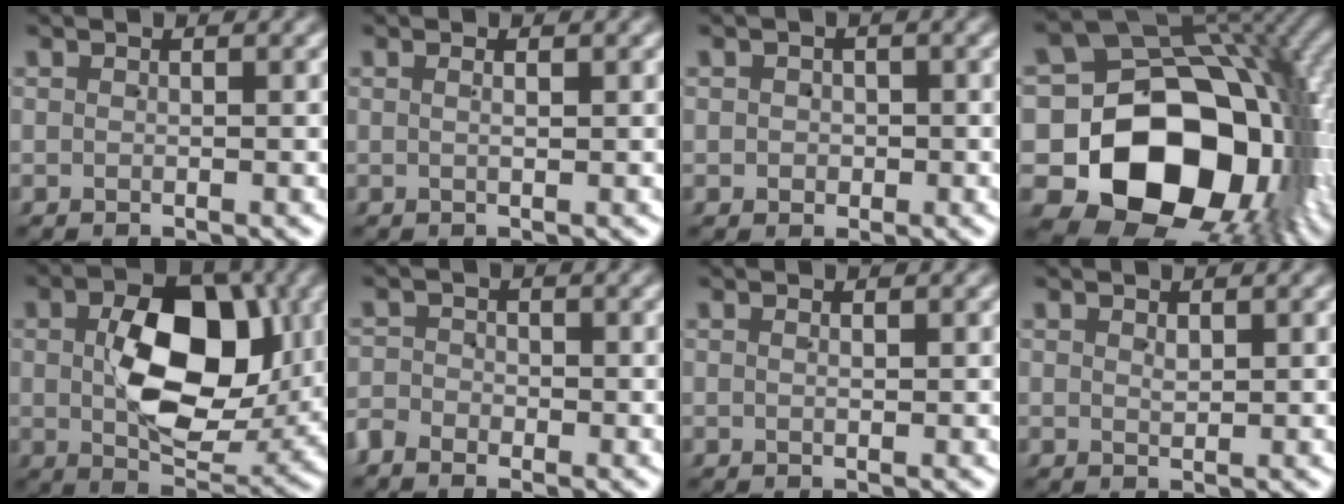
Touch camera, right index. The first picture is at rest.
{"total": 0.6, "force": [0.0, -0.1, 0.6], "torque": [-0.009, -0.002, 0.000]}
{"total": 1.5, "force": [-0.3, 1.4, 0.3], "torque": [0.002, -0.003, -0.002]}
{"total": 29.7, "force": [-3.7, 21.3, 20.3], "torque": [-0.365, -0.091, -0.036]}
{"total": 10.5, "force": [1.4, 6.3, 8.3], "torque": [-0.128, -0.008, 0.026]}
{"total": 2.1, "force": [-1.7, 1.3, -0.1], "torque": [0.007, -0.001, -0.038]}
{"total": 0.0}
{"total": 0.7, "force": [0.4, 0.3, 0.5], "torque": [-0.008, -0.003, 0.010]}